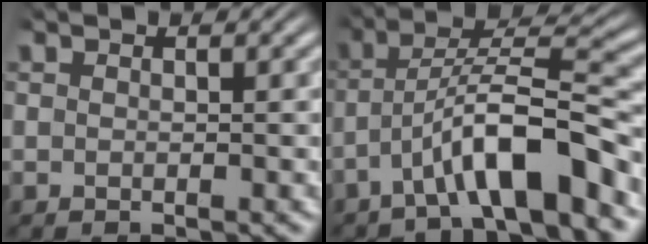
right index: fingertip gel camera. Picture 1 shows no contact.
{"total": 5.7, "force": [-1.0, 1.5, 5.4], "torque": [-0.093, 0.005, -0.019]}